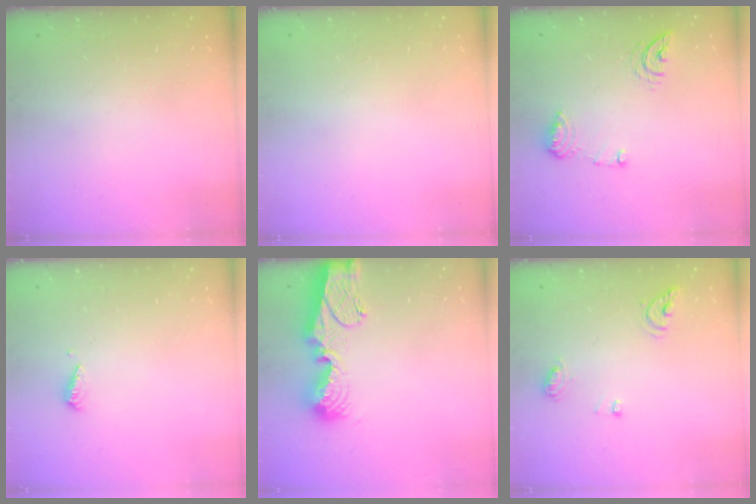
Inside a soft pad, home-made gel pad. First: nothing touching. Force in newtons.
{"total": 1.0, "press": 0.8, "slide": 0.6}
{"total": 8.9, "press": 8.9, "slide": 0.5}
{"total": 3.1, "press": 3.1, "slide": 0.2}
{"total": 12.9, "press": 12.9, "slide": 1.4}
{"total": 7.4, "press": 7.3, "slide": 0.9}